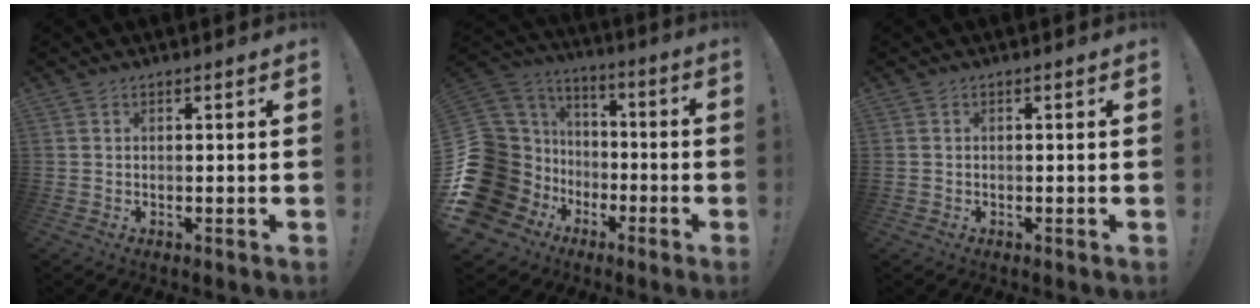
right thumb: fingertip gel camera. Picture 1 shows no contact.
{"total": 25.9, "force": [-5.1, 20.5, 15.0], "torque": [-0.287, 0.008, -0.013]}
{"total": 0.5, "force": [-0.4, 0.1, 0.3], "torque": [-0.004, 0.001, -0.007]}